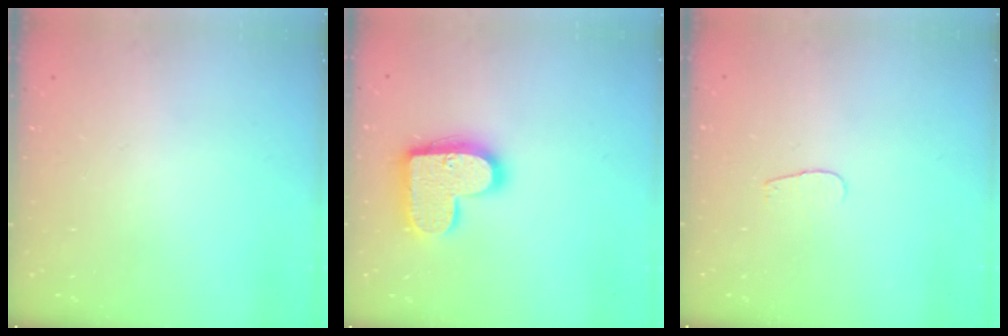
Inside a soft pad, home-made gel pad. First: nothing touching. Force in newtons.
{"total": 17.1, "press": 17.1, "slide": 1.0}
{"total": 2.8, "press": 2.8, "slide": 0.2}